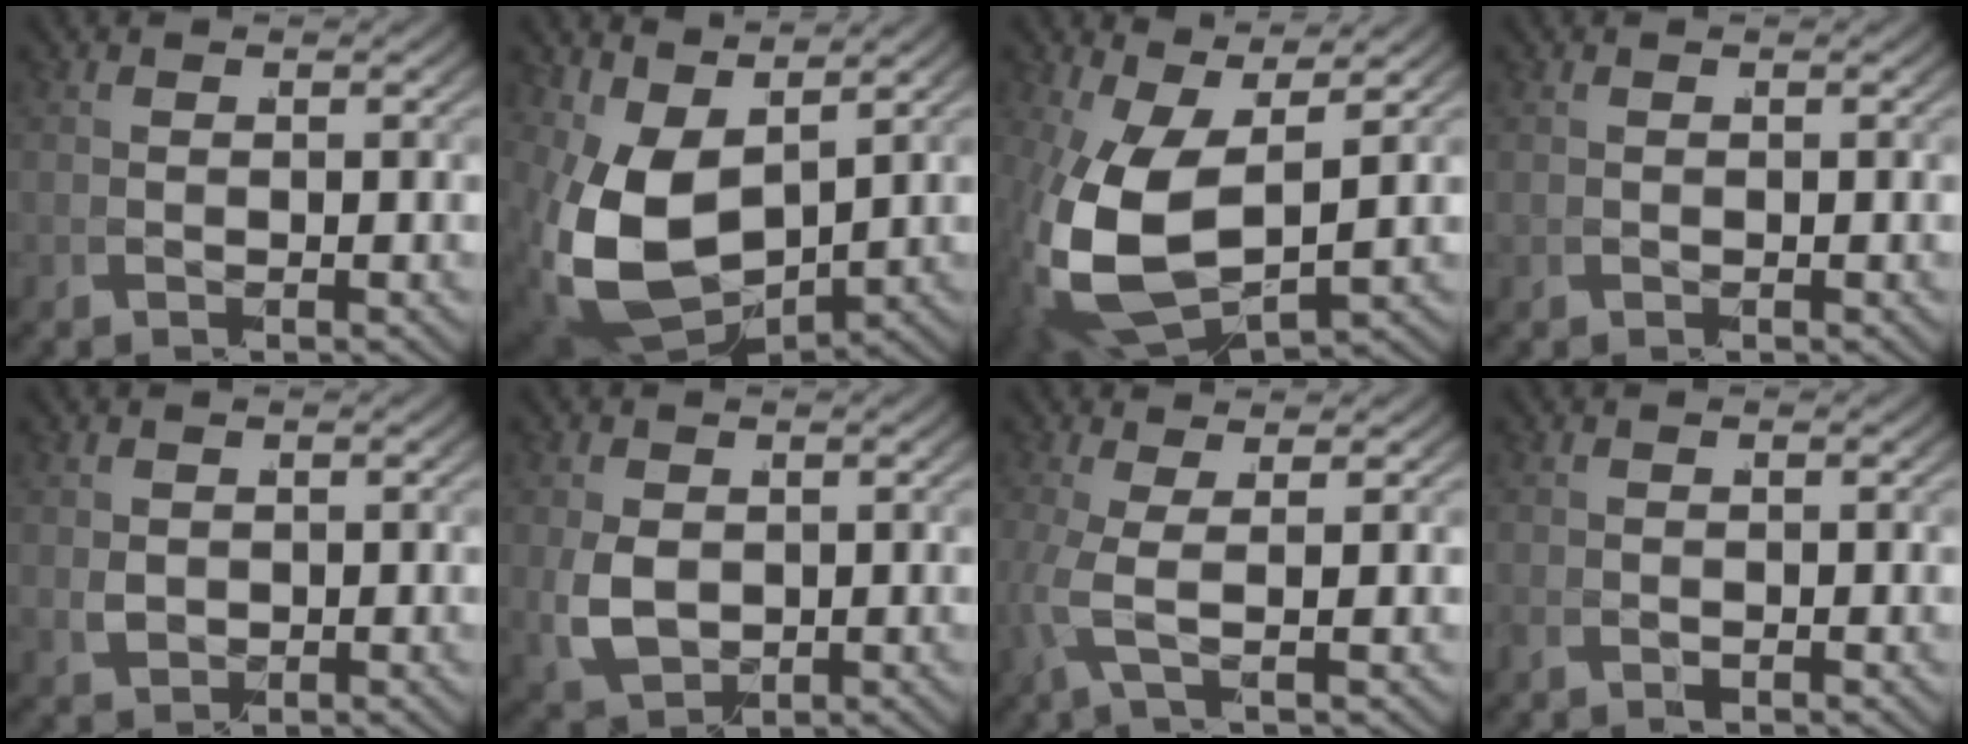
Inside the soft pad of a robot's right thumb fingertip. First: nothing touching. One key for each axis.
{"total": 10.9, "fx": -0.1, "fy": 7.1, "fz": 8.3, "tx": -0.217, "ty": -0.063, "tz": 0.039}
{"total": 11.9, "fx": -0.5, "fy": 7.3, "fz": 9.3, "tx": -0.244, "ty": -0.065, "tz": 0.034}
{"total": 0.0}
{"total": 1.8, "fx": 0.4, "fy": 1.3, "fz": 1.1, "tx": -0.030, "ty": -0.009, "tz": 0.021}
{"total": 5.0, "fx": 0.2, "fy": 3.7, "fz": 3.4, "tx": -0.089, "ty": -0.027, "tz": 0.029}
{"total": 4.1, "fx": 1.3, "fy": 0.5, "fz": 3.8, "tx": -0.104, "ty": -0.007, "tz": 0.027}
{"total": 0.6, "fx": -0.2, "fy": 0.3, "fz": 0.5, "tx": -0.014, "ty": 0.000, "tz": -0.004}